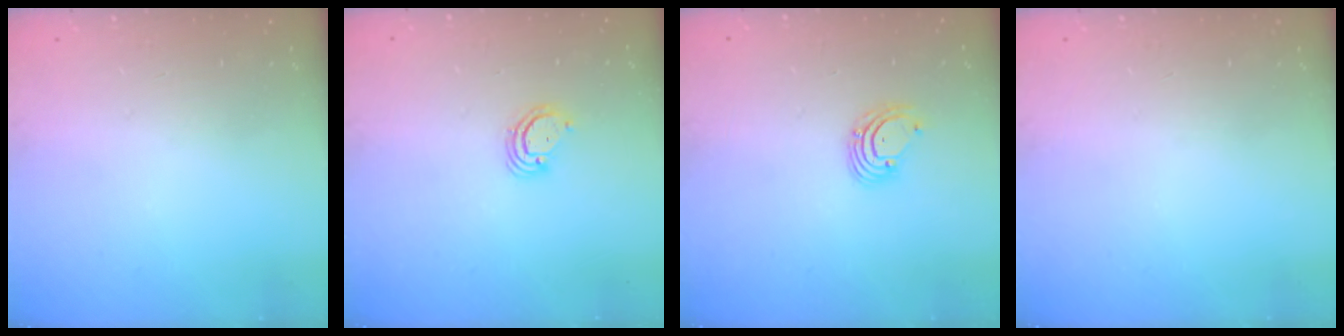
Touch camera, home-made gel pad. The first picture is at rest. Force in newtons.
{"total": 3.2, "press": 3.2, "slide": 0.2}
{"total": 2.6, "press": 2.6, "slide": 0.1}
{"total": 0.0}